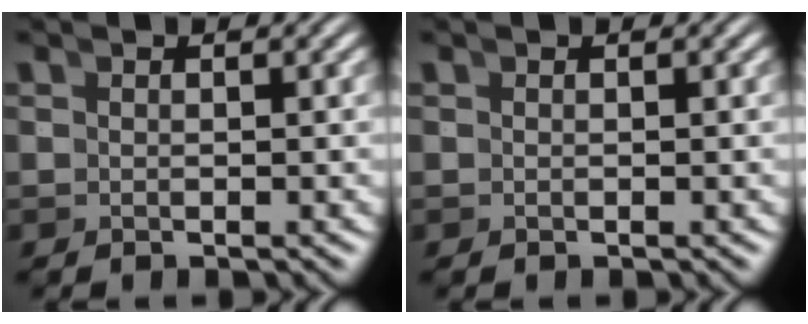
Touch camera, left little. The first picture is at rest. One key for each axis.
{"total": 0.0}